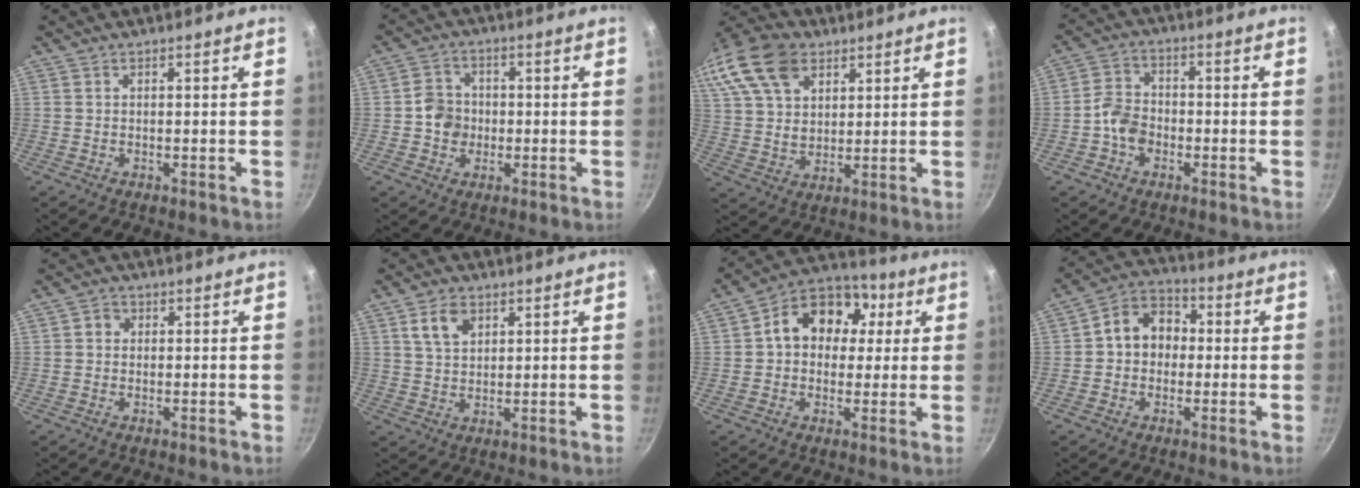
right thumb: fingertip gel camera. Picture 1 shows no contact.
{"total": 5.6, "force": [-0.6, 5.1, 2.2], "torque": [-0.013, 0.013, -0.021]}
{"total": 24.3, "force": [12.2, 16.0, 13.5], "torque": [-0.310, 0.031, 0.227]}
{"total": 5.7, "force": [-2.2, 4.3, 3.0], "torque": [-0.042, 0.025, -0.049]}
{"total": 2.0, "force": [0.3, 1.8, 0.8], "torque": [-0.006, 0.004, -0.001]}
{"total": 5.6, "force": [2.5, 3.6, 3.5], "torque": [-0.054, -0.005, 0.048]}
{"total": 14.4, "force": [2.8, 11.4, 8.4], "torque": [-0.100, 0.026, 0.025]}
{"total": 9.6, "force": [0.2, 7.9, 5.5], "torque": [-0.050, 0.028, -0.017]}